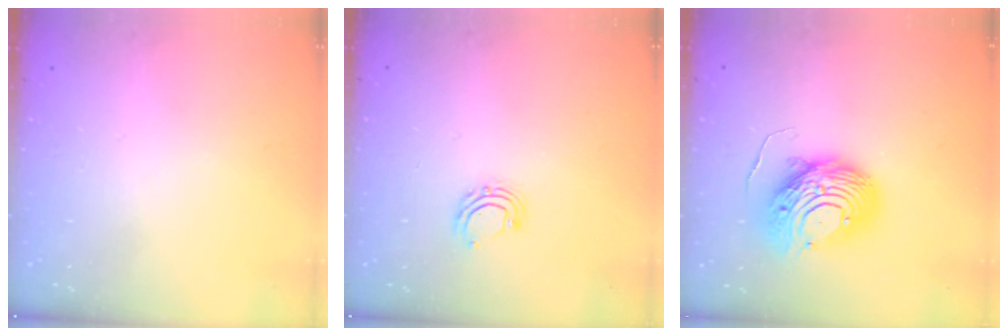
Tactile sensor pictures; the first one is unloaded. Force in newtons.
{"total": 6.3, "press": 6.2, "slide": 1.3}
{"total": 12.8, "press": 12.7, "slide": 1.3}